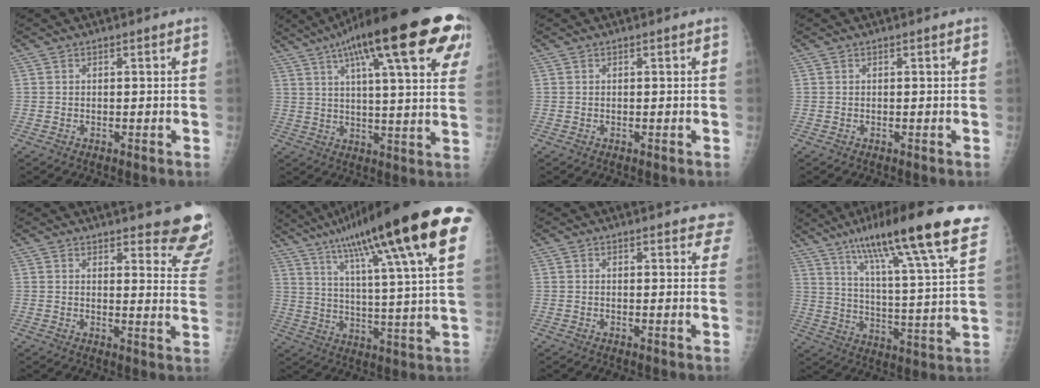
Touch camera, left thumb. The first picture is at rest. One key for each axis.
{"total": 27.3, "fx": 14.0, "fy": 6.4, "fz": 22.5, "tx": -0.309, "ty": 0.005, "tz": 0.190}
{"total": 0.0}
{"total": 0.0}
{"total": 14.0, "fx": 12.4, "fy": 2.9, "fz": 5.8, "tx": -0.028, "ty": -0.097, "tz": 0.121}
{"total": 30.0, "fx": 17.1, "fy": 3.9, "fz": 24.3, "tx": -0.354, "ty": -0.021, "tz": 0.257}
{"total": 6.6, "fx": 5.7, "fy": 1.9, "fz": 2.6, "tx": 0.004, "ty": -0.018, "tz": 0.052}
{"total": 26.7, "fx": 17.7, "fy": 3.3, "fz": 19.7, "tx": -0.291, "ty": -0.045, "tz": 0.263}